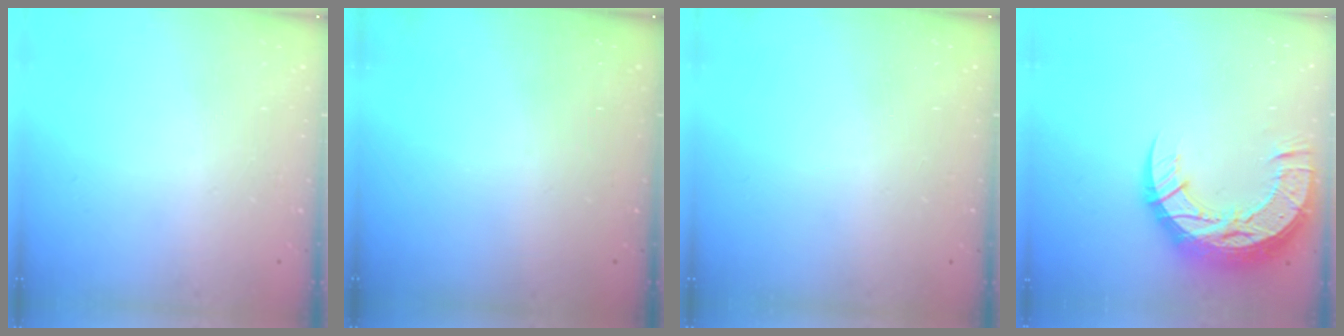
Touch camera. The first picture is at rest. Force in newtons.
{"total": 0.0}
{"total": 0.0}
{"total": 19.2, "press": 19.1, "slide": 1.4}